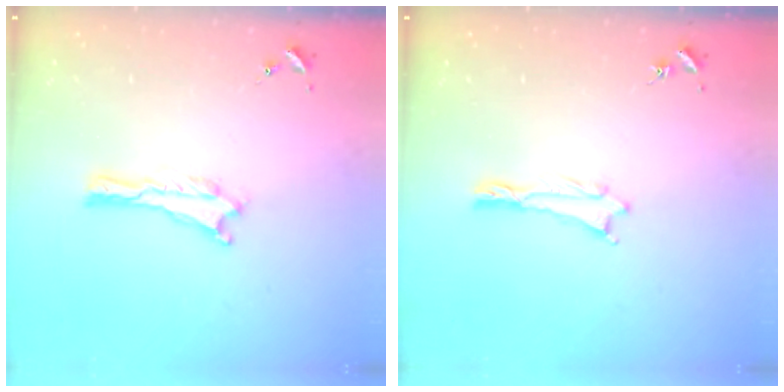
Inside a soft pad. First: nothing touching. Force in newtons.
{"total": 0.5, "press": 0.5, "slide": 0.2}